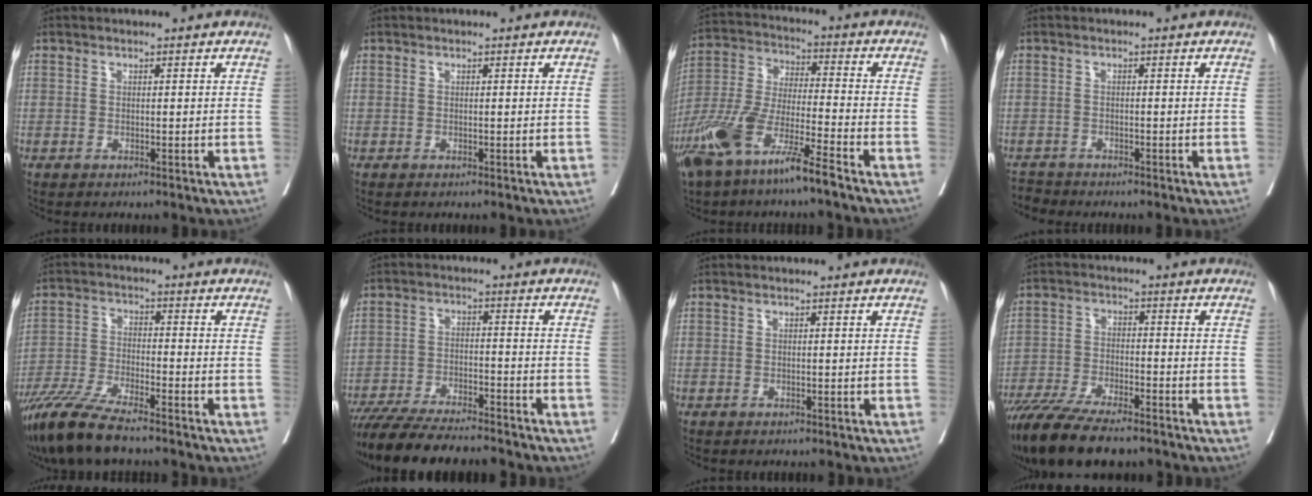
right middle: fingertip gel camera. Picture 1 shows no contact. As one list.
[{"total": 0.0}, {"total": 13.0, "force": [-8.6, 1.3, 9.7], "torque": [-0.206, -0.024, -0.170]}, {"total": 1.9, "force": [-1.8, -0.1, -0.6], "torque": [0.011, -0.011, -0.034]}, {"total": 11.4, "force": [-9.3, 1.3, 6.5], "torque": [-0.121, -0.034, -0.168]}, {"total": 15.8, "force": [-14.0, 2.1, 6.9], "torque": [-0.116, -0.018, -0.222]}, {"total": 1.1, "force": [-1.0, 0.3, 0.3], "torque": [-0.012, -0.003, -0.015]}, {"total": 15.7, "force": [-12.9, 3.2, 8.4], "torque": [-0.155, -0.032, -0.214]}]